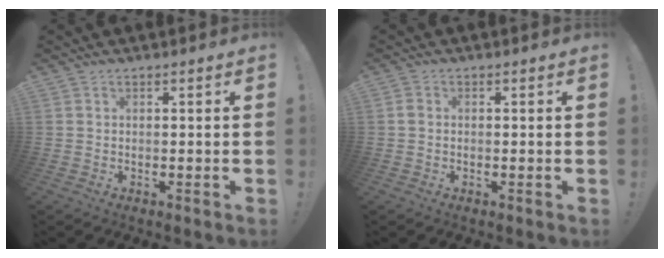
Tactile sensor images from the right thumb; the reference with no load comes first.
{"total": 1.1, "force": [-0.2, 0.8, 0.7], "torque": [-0.011, 0.004, -0.004]}